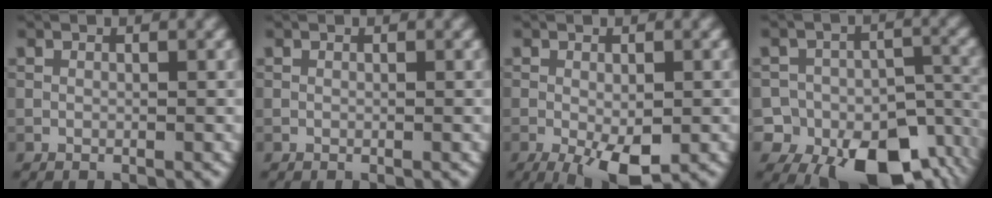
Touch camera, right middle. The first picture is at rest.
{"total": 0.0}
{"total": 4.9, "force": [-1.9, 1.9, 4.1], "torque": [-0.069, -0.012, -0.028]}
{"total": 14.5, "force": [-8.3, 9.5, 7.1], "torque": [-0.100, -0.028, -0.103]}